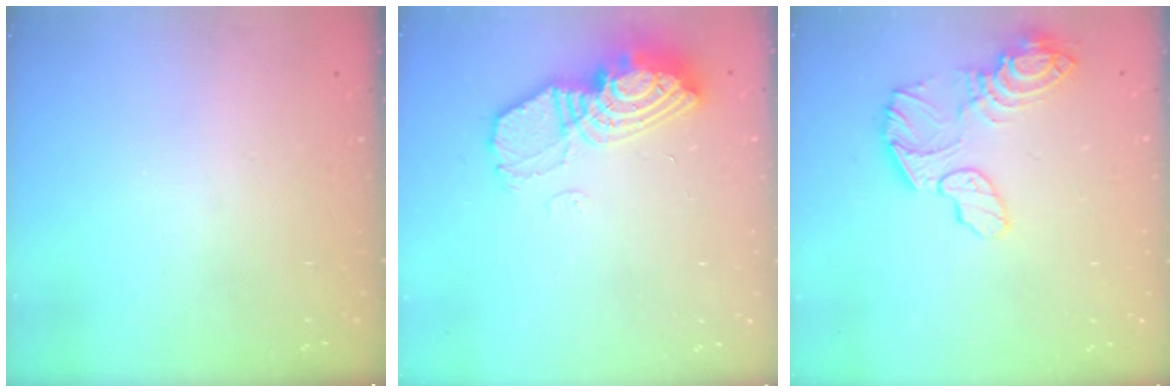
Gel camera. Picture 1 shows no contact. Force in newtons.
{"total": 12.9, "press": 12.9, "slide": 1.2}
{"total": 14.0, "press": 13.9, "slide": 1.3}